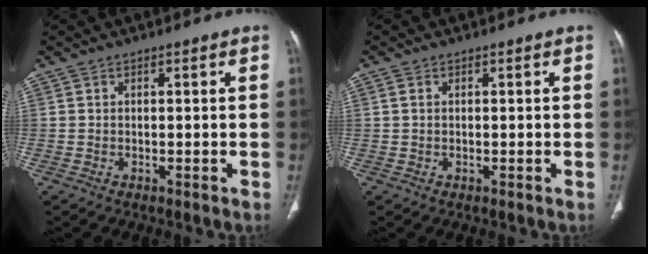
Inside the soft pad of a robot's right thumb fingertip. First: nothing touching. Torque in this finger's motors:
{"motor_torque": [-0.44, -0.42, -0.47, 0.03, -0.02]}